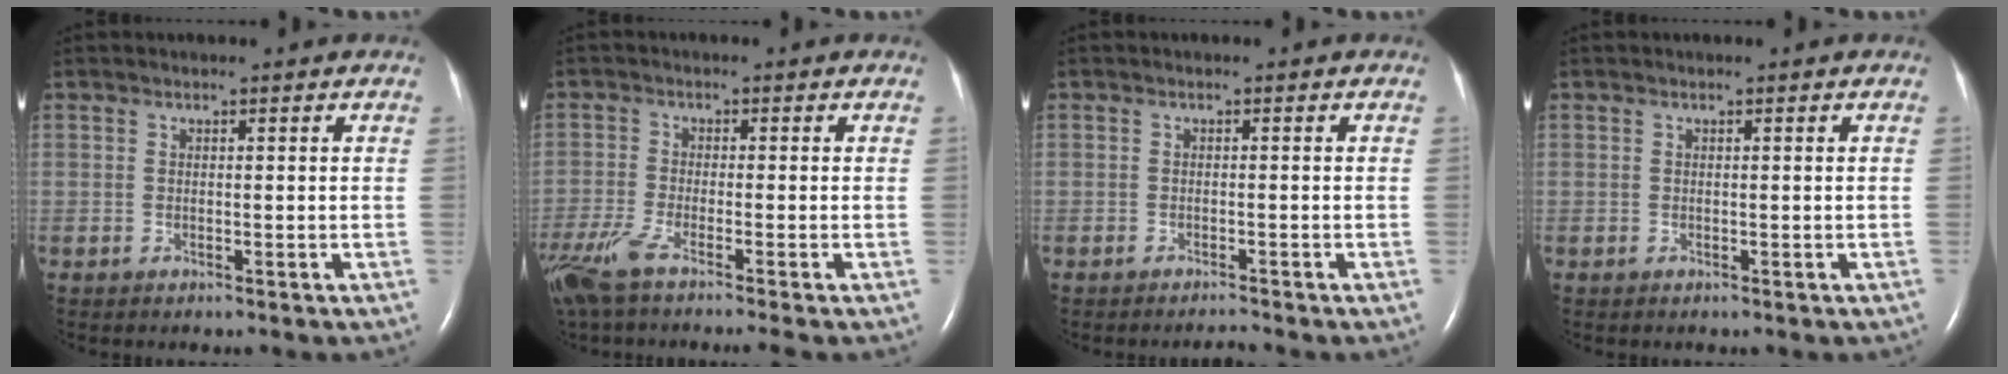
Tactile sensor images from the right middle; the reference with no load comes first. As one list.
[{"total": 7.7, "force": [-5.8, -0.1, 5.0], "torque": [-0.096, -0.023, -0.106]}, {"total": 1.0, "force": [-1.0, -0.1, 0.1], "torque": [-0.006, -0.005, -0.012]}, {"total": 0.0}]